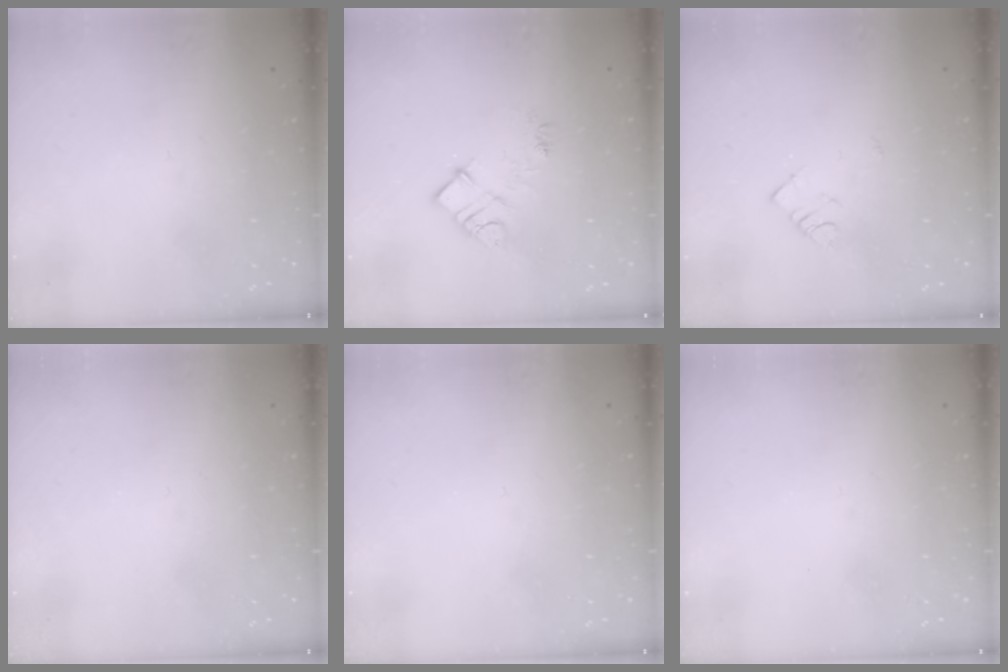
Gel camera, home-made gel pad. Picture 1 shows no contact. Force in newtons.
{"total": 9.3, "press": 9.3, "slide": 0.5}
{"total": 2.8, "press": 2.7, "slide": 0.4}
{"total": 0.0}
{"total": 0.0}
{"total": 0.0}